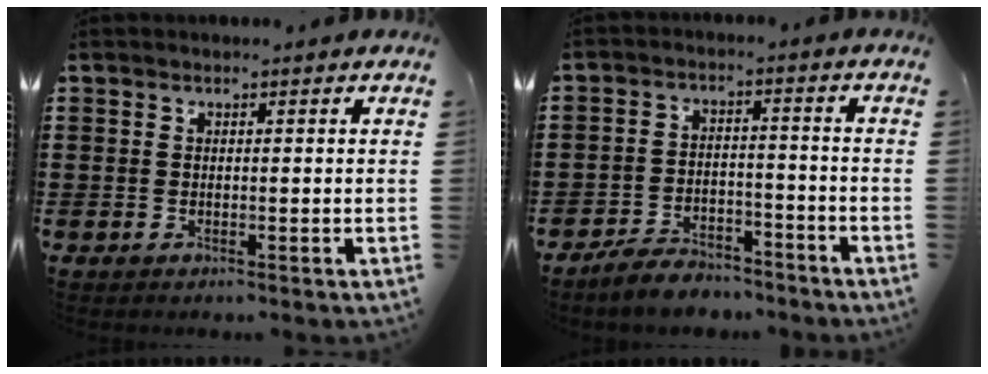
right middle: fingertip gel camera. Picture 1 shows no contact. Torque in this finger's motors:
{"motor_torque": [0.23, -0.12, -0.06, -0.06]}